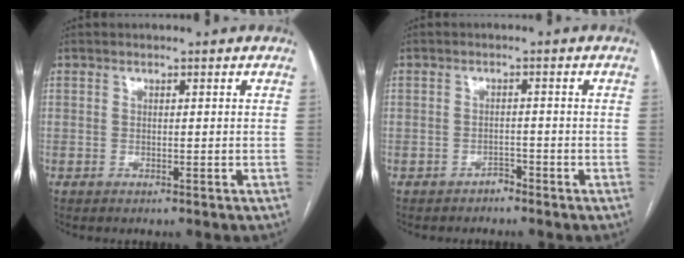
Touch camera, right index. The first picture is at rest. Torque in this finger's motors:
{"motor_torque": [-0.08, 0.10, -0.10, -0.03]}